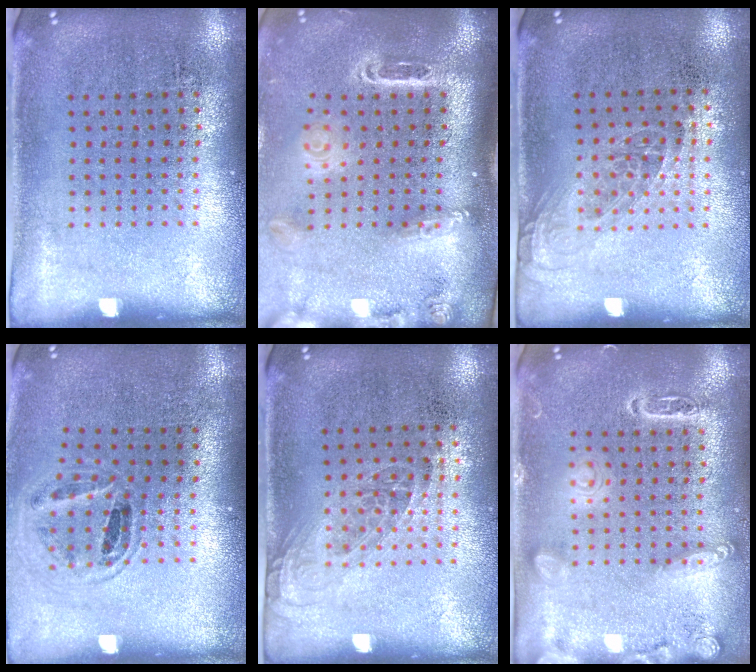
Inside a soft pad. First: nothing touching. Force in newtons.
{"total": 2.7, "press": 1.9, "slide": 1.9}
{"total": 1.0, "press": 0.9, "slide": 0.6}
{"total": 0.9, "press": 0.9, "slide": 0.1}
{"total": 1.0, "press": 0.9, "slide": 0.6}
{"total": 2.8, "press": 2.8, "slide": 0.2}